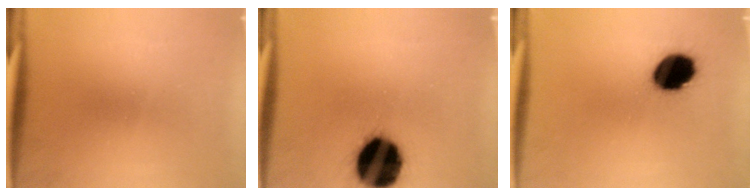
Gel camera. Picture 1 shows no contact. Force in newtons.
{"total": 19.8}
{"total": 11.7}